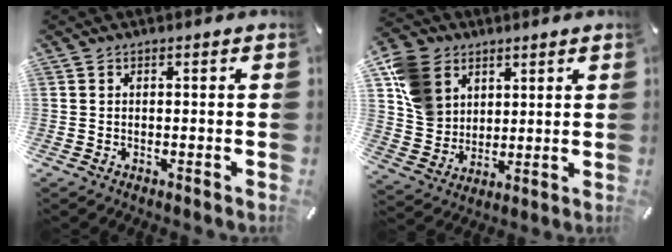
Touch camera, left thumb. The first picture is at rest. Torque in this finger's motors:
{"motor_torque": [1.03, 1.01, 1.36, -0.97, 0.40]}